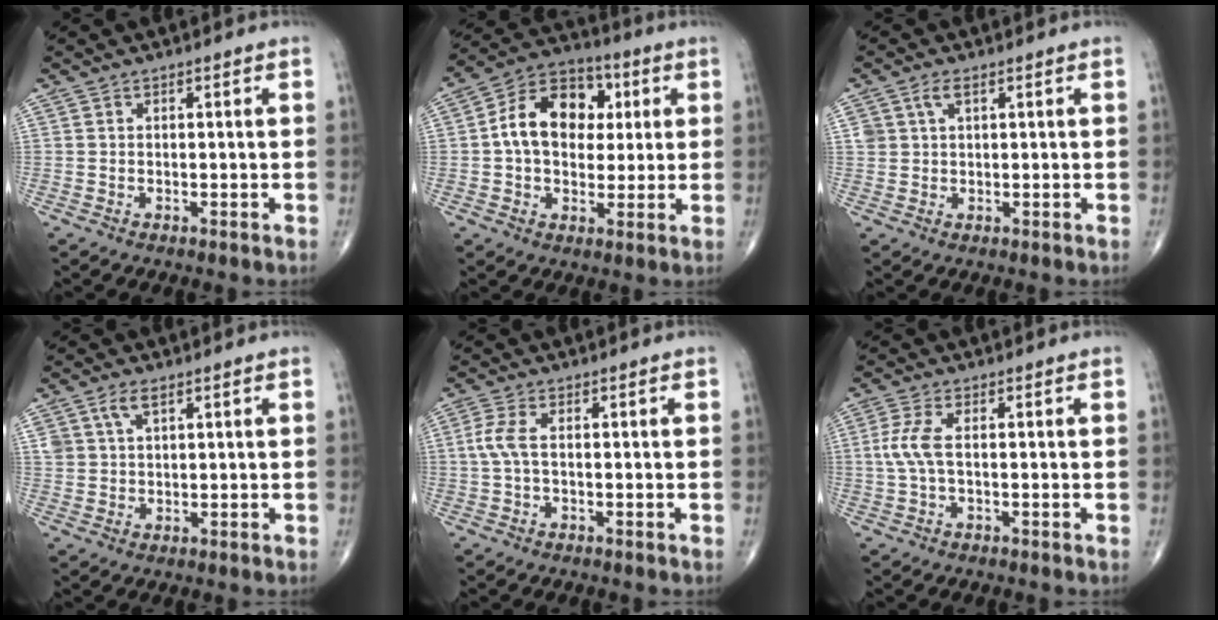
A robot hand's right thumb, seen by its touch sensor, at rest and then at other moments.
{"total": 14.4, "force": [2.1, 10.3, 9.8], "torque": [-0.128, 0.018, 0.025]}
{"total": 2.6, "force": [1.3, 1.4, 1.8], "torque": [-0.036, 0.003, 0.029]}
{"total": 3.7, "force": [2.1, 1.8, 2.5], "torque": [-0.049, 0.001, 0.045]}
{"total": 3.2, "force": [0.1, 1.0, 3.1], "torque": [-0.089, 0.004, -0.002]}
{"total": 4.9, "force": [0.4, 1.9, 4.6], "torque": [-0.127, 0.007, 0.006]}